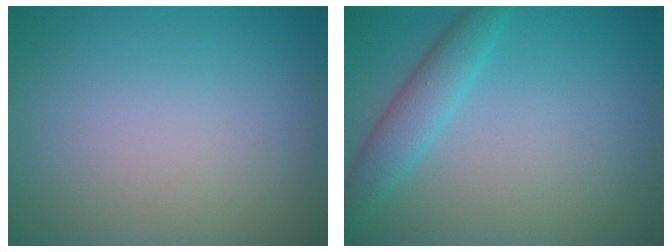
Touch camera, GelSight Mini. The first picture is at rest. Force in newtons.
{"total": 2.9, "press": 2.9, "slide": 0.1}